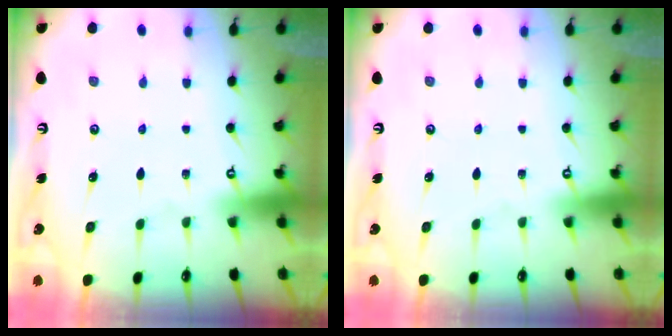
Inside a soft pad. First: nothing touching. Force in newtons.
{"total": 0.0}